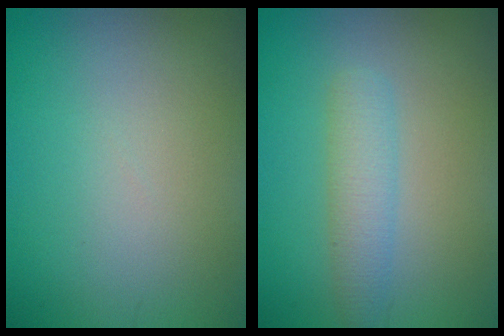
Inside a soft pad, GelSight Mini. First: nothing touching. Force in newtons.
{"total": 2.8, "press": 2.8, "slide": 0.1}